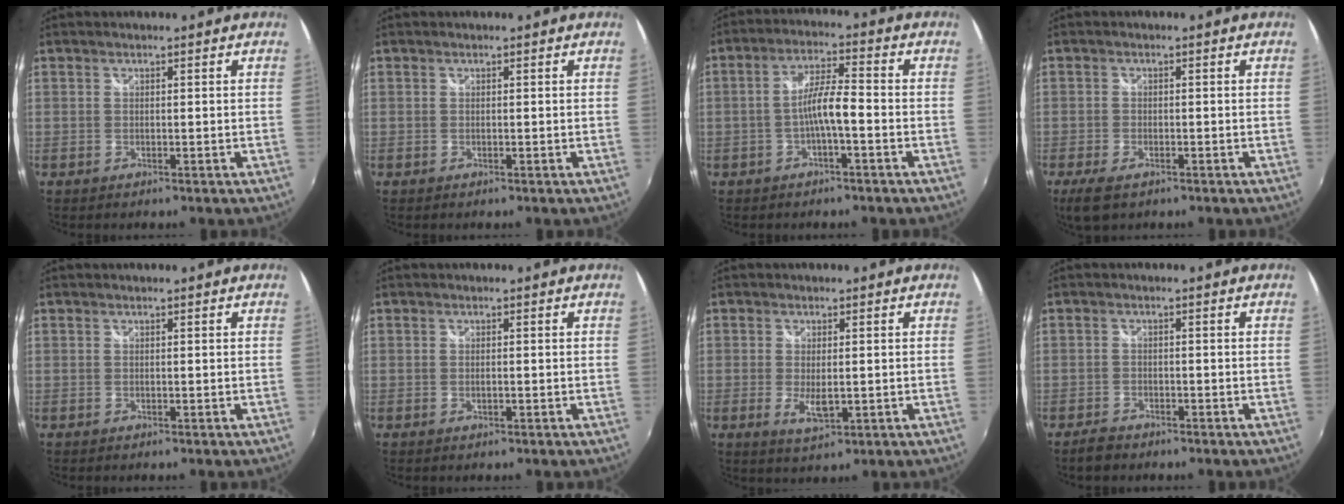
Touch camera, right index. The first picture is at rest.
{"total": 0.0}
{"total": 5.7, "force": [-2.1, 0.6, 5.2], "torque": [-0.103, 0.010, -0.037]}
{"total": 4.9, "force": [-3.2, 2.2, 3.0], "torque": [-0.073, -0.017, -0.057]}
{"total": 0.0}
{"total": 0.6, "force": [-0.1, 0.3, 0.5], "torque": [-0.011, -0.001, -0.003]}
{"total": 4.3, "force": [-0.7, 1.7, 3.9], "torque": [-0.071, -0.011, -0.008]}
{"total": 3.1, "force": [-2.5, 1.5, 0.9], "torque": [-0.030, -0.001, -0.046]}